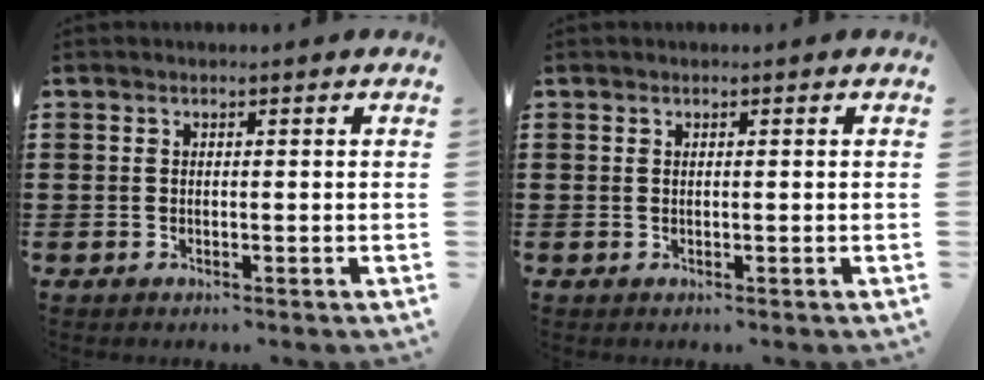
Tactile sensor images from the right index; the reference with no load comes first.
{"total": 0.0}